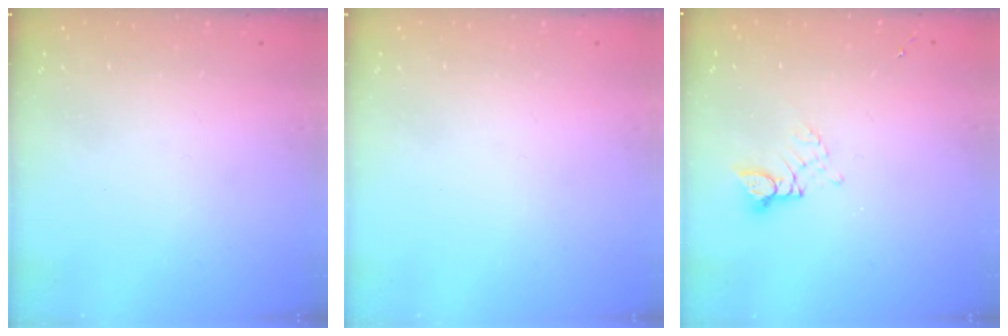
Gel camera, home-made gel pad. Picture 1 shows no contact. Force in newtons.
{"total": 0.0}
{"total": 2.9, "press": 2.9, "slide": 0.4}